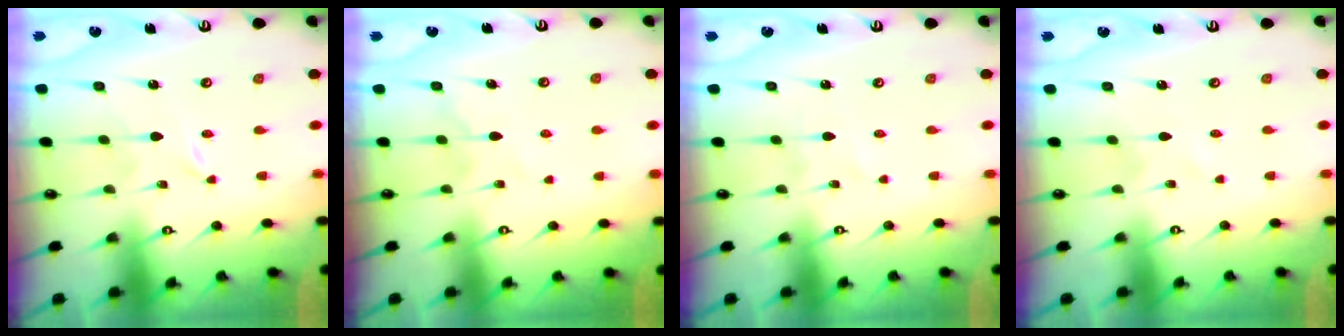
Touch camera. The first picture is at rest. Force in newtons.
{"total": 7.7, "press": 7.7, "slide": 0.7}
{"total": 1.1, "press": 1.1, "slide": 0.1}
{"total": 0.0}